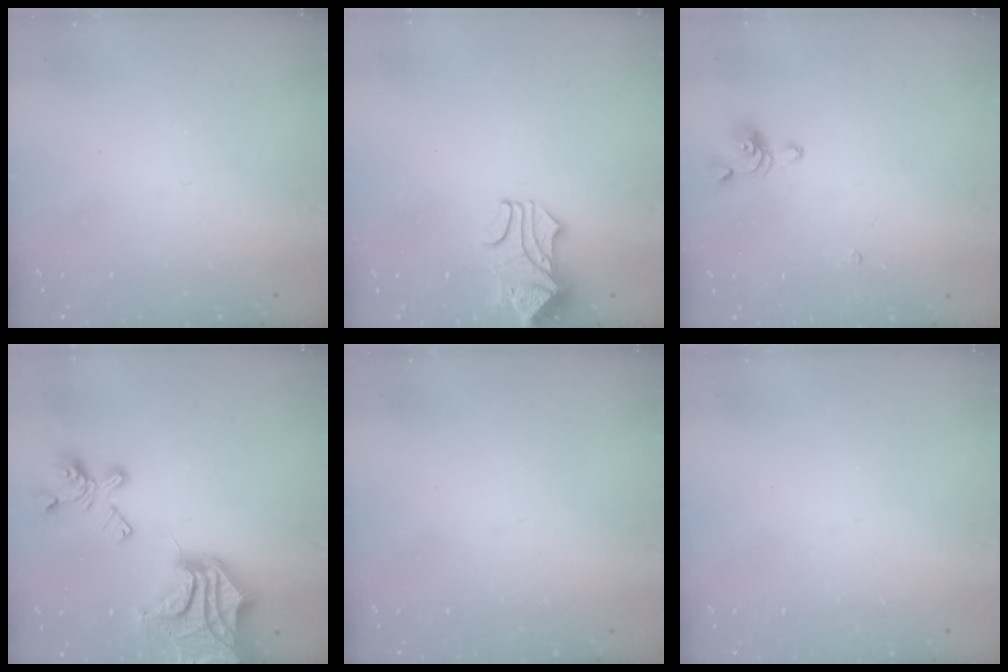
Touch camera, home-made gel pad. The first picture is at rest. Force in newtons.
{"total": 1.6, "press": 1.2, "slide": 1.0}
{"total": 3.9, "press": 3.9, "slide": 0.5}
{"total": 18.2, "press": 17.3, "slide": 5.5}
{"total": 0.0}
{"total": 0.0}